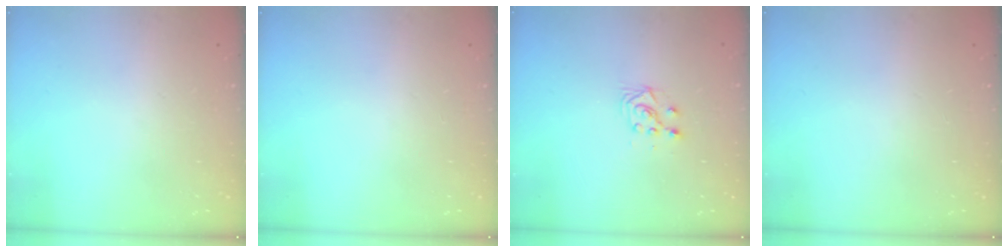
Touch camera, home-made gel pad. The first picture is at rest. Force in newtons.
{"total": 0.0}
{"total": 5.7, "press": 5.6, "slide": 0.9}
{"total": 0.0}